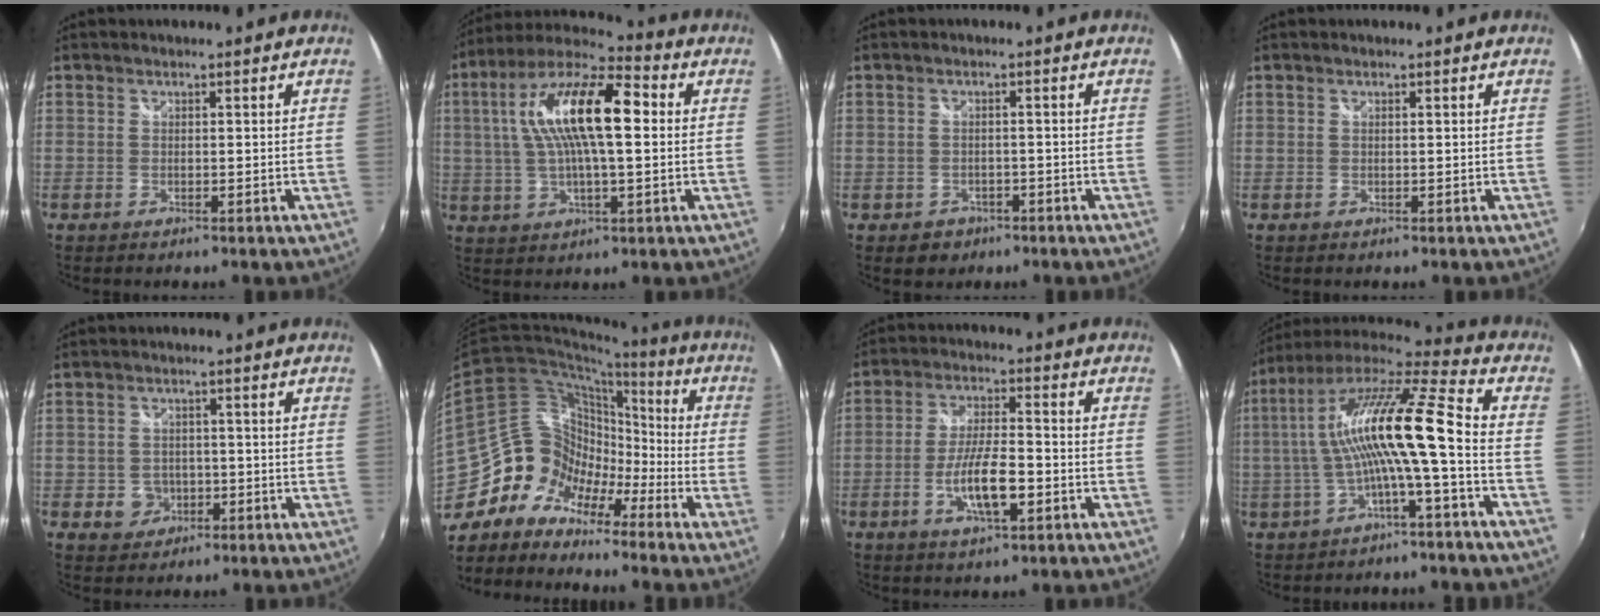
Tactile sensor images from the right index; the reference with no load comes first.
{"total": 17.8, "force": [3.3, 5.4, 16.7], "torque": [-0.311, 0.026, 0.045]}
{"total": 3.2, "force": [-1.5, 2.8, 0.6], "torque": [-0.021, 0.002, -0.016]}
{"total": 0.0}
{"total": 4.4, "force": [-1.4, 4.0, 1.1], "torque": [-0.029, 0.006, -0.014]}
{"total": 12.7, "force": [-9.6, 7.1, 4.3], "torque": [-0.064, 0.028, -0.192]}
{"total": 9.3, "force": [-3.2, 2.4, 8.4], "torque": [-0.163, -0.005, -0.055]}
{"total": 14.9, "force": [-1.3, 0.5, 14.9], "torque": [-0.274, 0.013, -0.022]}